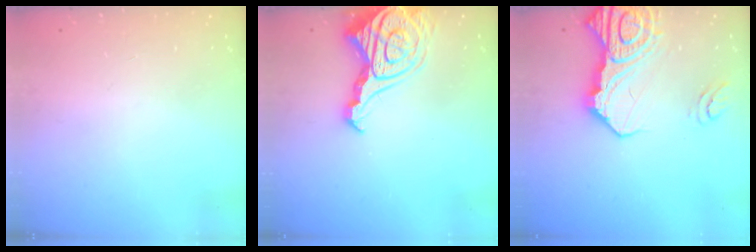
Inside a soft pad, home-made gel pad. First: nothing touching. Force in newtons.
{"total": 16.4, "press": 16.3, "slide": 1.9}
{"total": 22.2, "press": 22.0, "slide": 2.6}